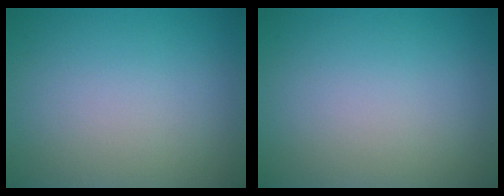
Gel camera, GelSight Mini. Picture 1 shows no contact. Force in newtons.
{"total": 0.0}